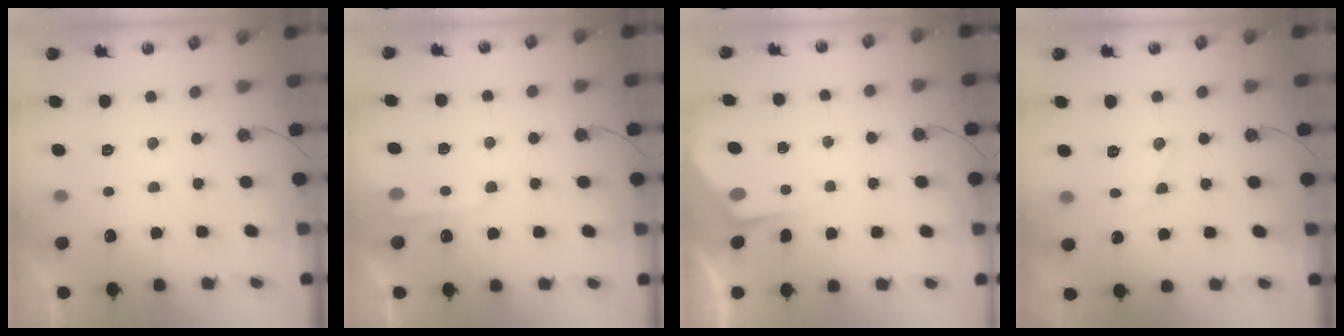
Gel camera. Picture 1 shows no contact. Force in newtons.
{"total": 5.4, "press": 5.4, "slide": 0.6}
{"total": 2.9, "press": 2.8, "slide": 0.5}
{"total": 8.9, "press": 8.9, "slide": 0.4}